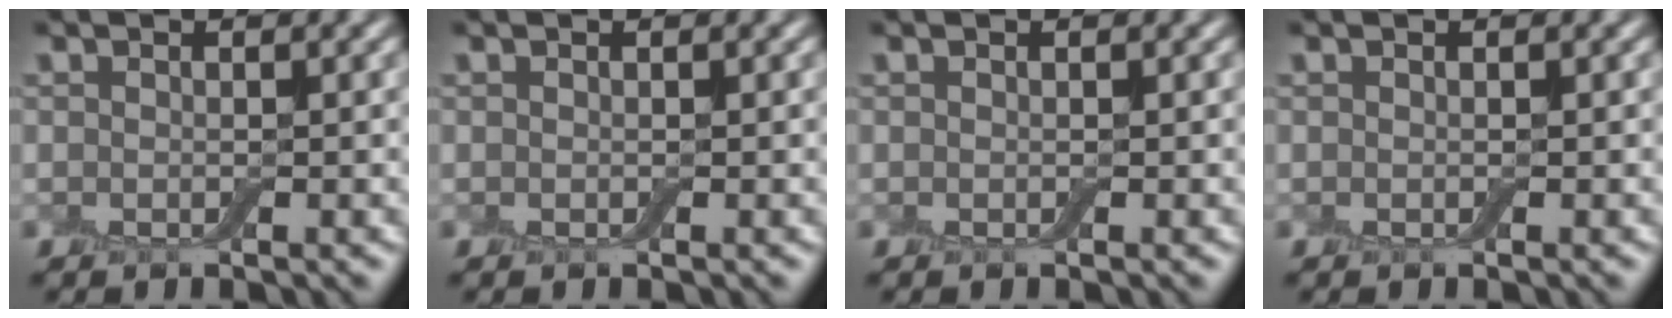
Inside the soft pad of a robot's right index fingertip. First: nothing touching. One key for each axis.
{"total": 0.0}
{"total": 0.0}
{"total": 0.0}